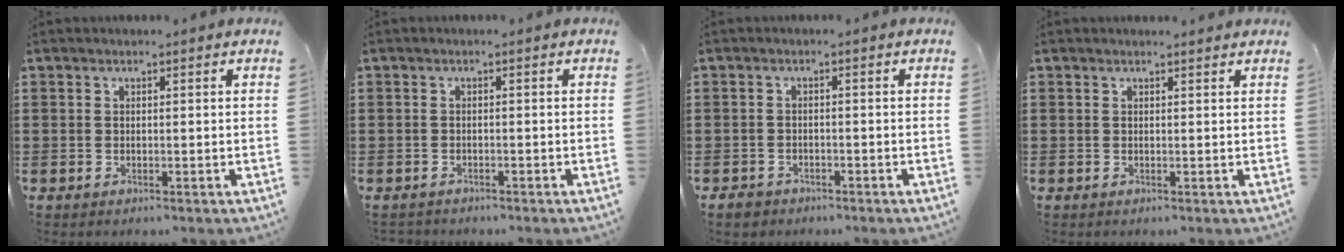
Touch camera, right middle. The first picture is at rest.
{"total": 0.8, "force": [-0.8, 0.2, 0.0], "torque": [-0.002, 0.001, -0.017]}
{"total": 1.5, "force": [-1.3, 0.7, 0.1], "torque": [-0.007, 0.002, -0.030]}
{"total": 0.5, "force": [0.5, 0.0, 0.1], "torque": [0.003, -0.003, 0.008]}